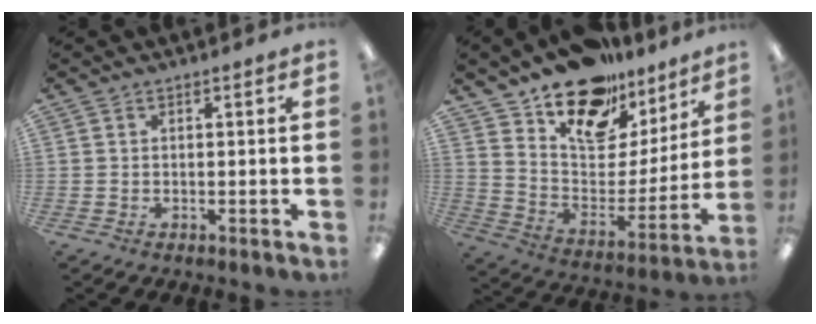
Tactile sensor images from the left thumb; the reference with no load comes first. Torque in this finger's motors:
{"motor_torque": [0.44, 0.64, 1.19, -1.58, 0.10]}